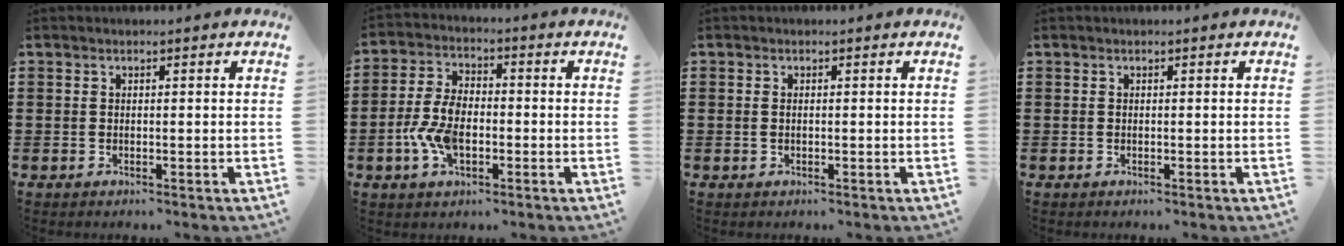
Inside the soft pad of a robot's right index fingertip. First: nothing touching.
{"total": 7.2, "force": [-1.9, 3.9, 5.7], "torque": [-0.139, -0.001, -0.042]}
{"total": 0.7, "force": [0.0, 0.2, 0.6], "torque": [-0.014, 0.000, 0.000]}
{"total": 0.0}